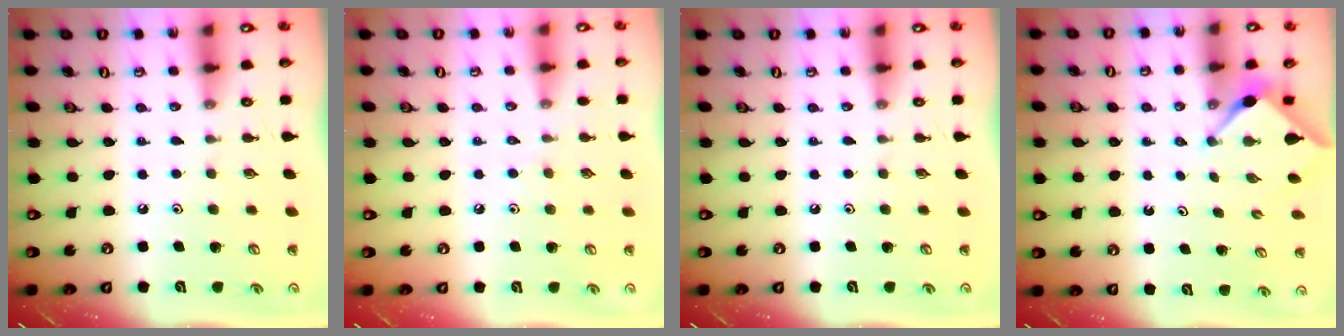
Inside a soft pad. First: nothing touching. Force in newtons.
{"total": 3.4, "press": 3.4, "slide": 0.6}
{"total": 0.0}
{"total": 3.1, "press": 3.1, "slide": 0.2}